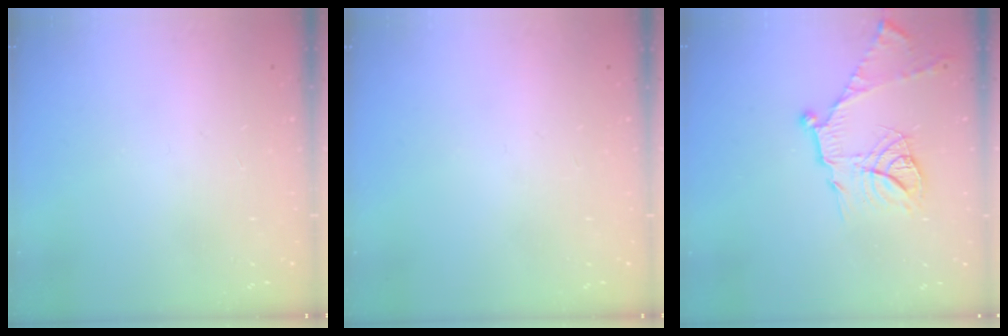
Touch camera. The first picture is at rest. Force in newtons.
{"total": 0.0}
{"total": 16.0, "press": 16.0, "slide": 1.4}